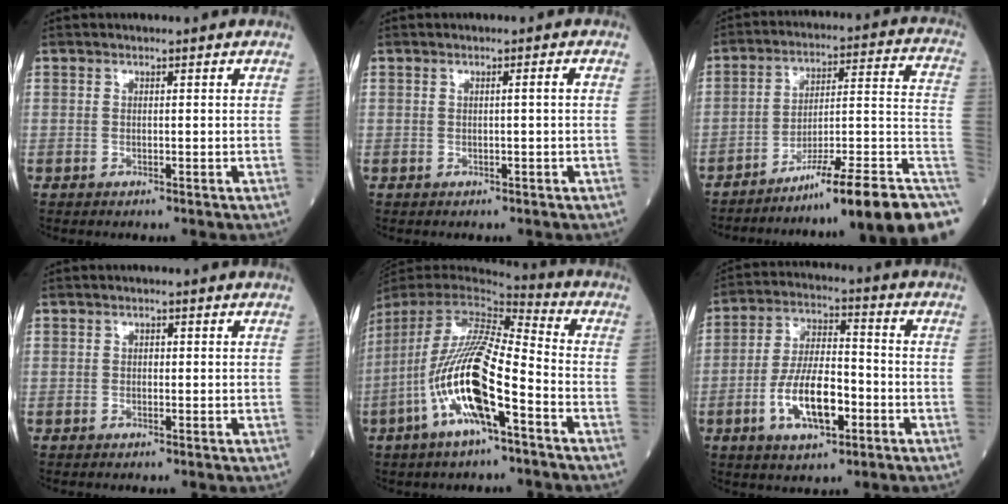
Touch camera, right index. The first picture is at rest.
{"total": 0.8, "force": [-0.1, -0.2, 0.8], "torque": [-0.013, 0.001, 0.000]}
{"total": 19.9, "force": [-13.6, -0.3, 14.5], "torque": [-0.125, 0.029, -0.212]}
{"total": 0.5, "force": [0.0, 0.4, 0.3], "torque": [-0.004, 0.002, -0.002]}
{"total": 17.4, "force": [-6.5, 3.0, 15.8], "torque": [-0.335, -0.016, -0.125]}
{"total": 10.9, "force": [-3.7, 4.0, 9.4], "torque": [-0.183, 0.006, -0.067]}